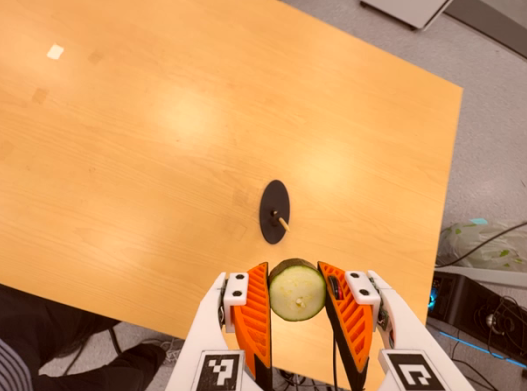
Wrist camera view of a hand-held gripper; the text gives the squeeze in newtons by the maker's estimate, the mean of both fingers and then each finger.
{"total": 10.0, "left": 9.2, "right": 10.7}